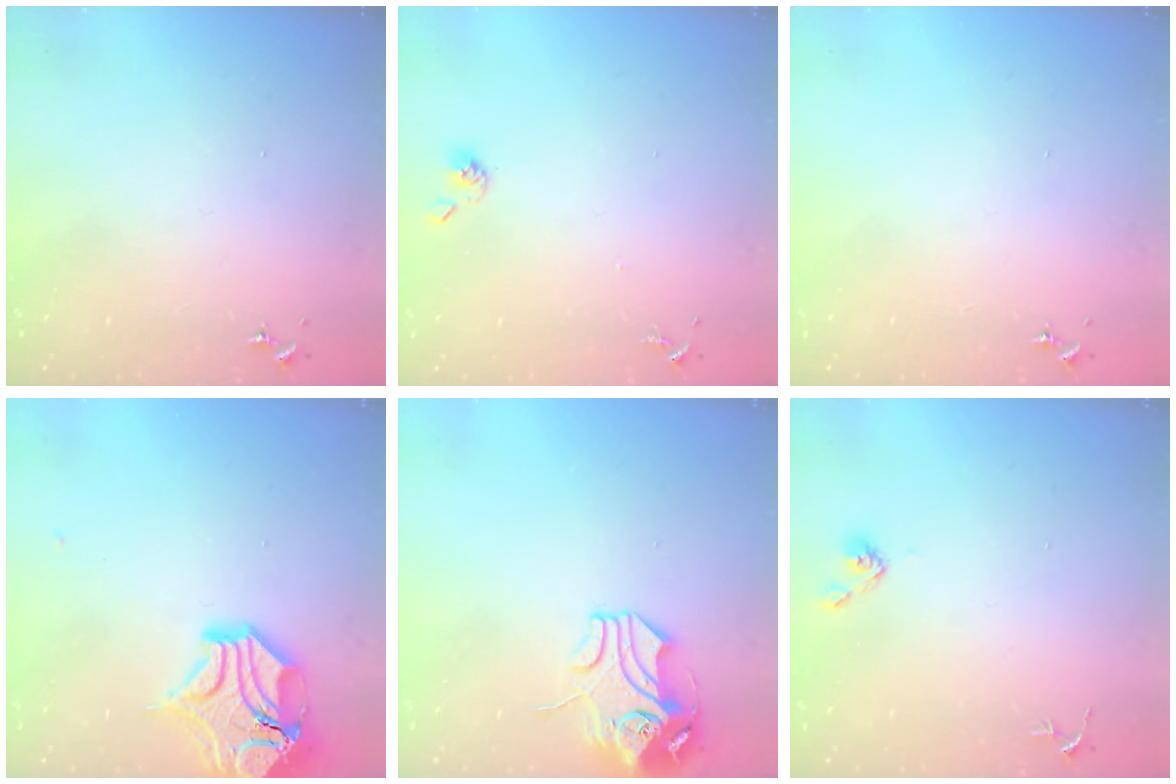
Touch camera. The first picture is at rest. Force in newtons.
{"total": 5.5, "press": 5.4, "slide": 0.9}
{"total": 0.0}
{"total": 16.7, "press": 16.5, "slide": 2.5}
{"total": 10.3, "press": 10.2, "slide": 1.7}
{"total": 4.8, "press": 4.8, "slide": 0.6}